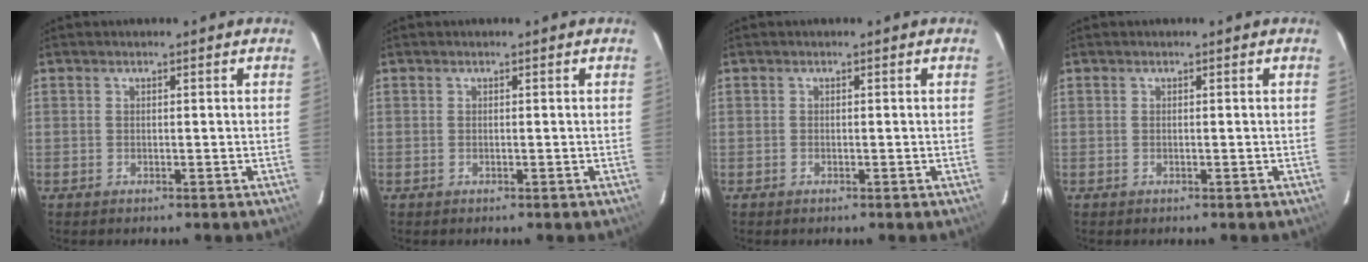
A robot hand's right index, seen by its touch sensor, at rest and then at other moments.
{"total": 0.0}
{"total": 0.0}
{"total": 0.0}